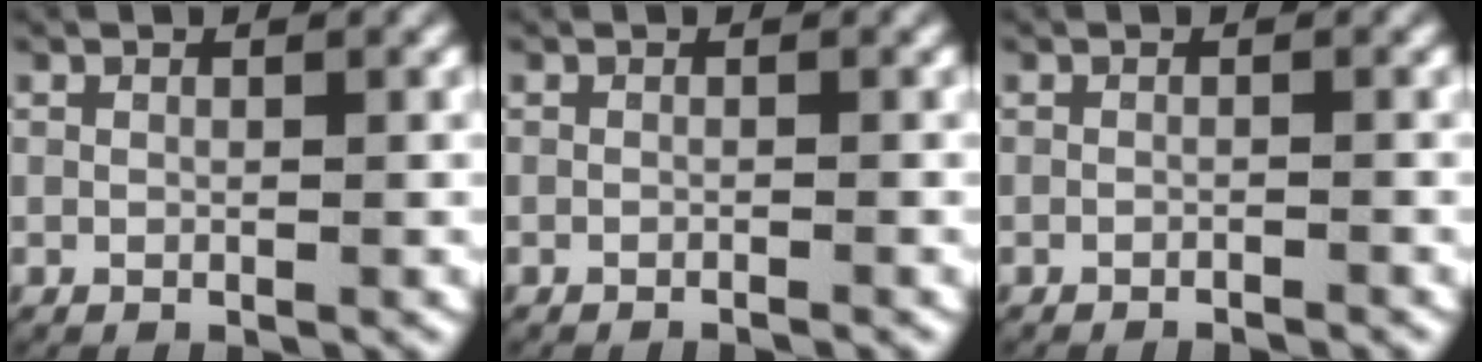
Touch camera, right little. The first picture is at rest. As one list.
[{"total": 0.7, "force": [-0.6, -0.2, 0.1], "torque": [-0.002, 0.003, -0.013]}, {"total": 1.3, "force": [-1.2, -0.1, 0.2], "torque": [0.001, 0.001, -0.021]}]